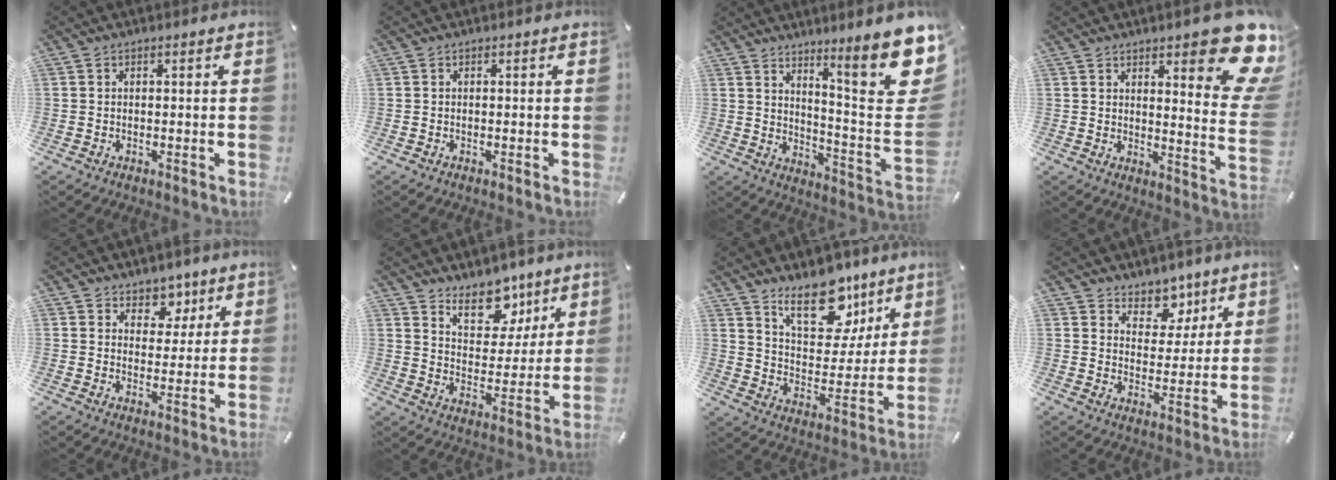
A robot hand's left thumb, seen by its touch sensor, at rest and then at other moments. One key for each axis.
{"total": 0.0}
{"total": 17.7, "fx": 10.9, "fy": 3.7, "fz": 13.5, "tx": -0.190, "ty": -0.091, "tz": 0.170}
{"total": 16.3, "fx": 10.1, "fy": 4.7, "fz": 11.9, "tx": -0.147, "ty": -0.080, "tz": 0.164}
{"total": 6.4, "fx": 3.9, "fy": 5.0, "fz": 0.6, "tx": 0.008, "ty": -0.036, "tz": 0.064}
{"total": 12.2, "fx": 9.4, "fy": 6.8, "fz": 3.8, "tx": -0.058, "ty": -0.078, "tz": 0.172}
{"total": 18.6, "fx": 12.8, "fy": 9.7, "fz": 9.5, "tx": -0.133, "ty": -0.087, "tz": 0.224}
{"total": 7.8, "fx": 5.5, "fy": 5.4, "fz": 0.4, "tx": 0.000, "ty": -0.058, "tz": 0.098}